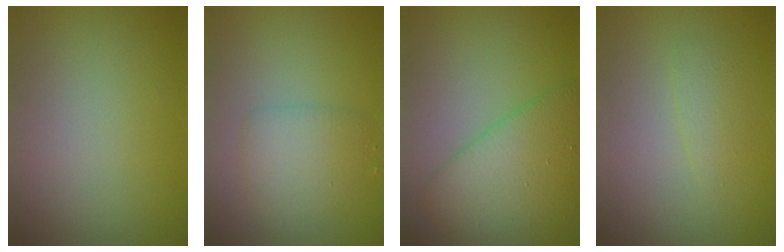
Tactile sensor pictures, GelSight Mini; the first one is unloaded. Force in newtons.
{"total": 2.9, "press": 2.9, "slide": 0.0}
{"total": 6.1, "press": 6.1, "slide": 0.4}
{"total": 1.2, "press": 1.2, "slide": 0.1}